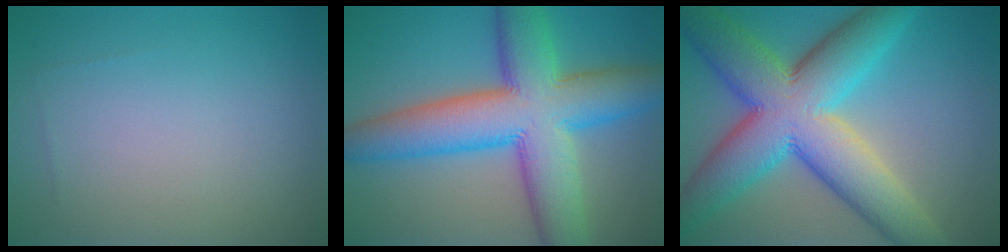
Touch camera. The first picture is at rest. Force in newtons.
{"total": 12.3, "press": 12.3, "slide": 0.5}
{"total": 12.8, "press": 12.7, "slide": 0.6}